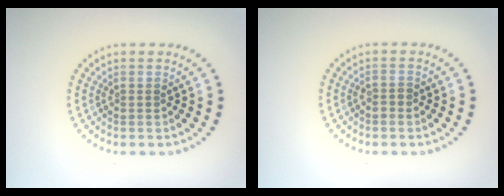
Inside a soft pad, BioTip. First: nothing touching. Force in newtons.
{"total": 0.9, "press": 0.8, "slide": 0.3}